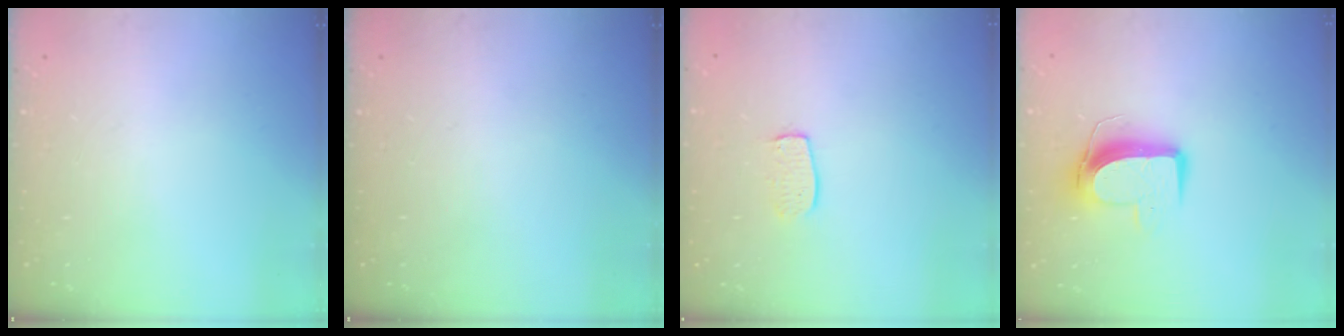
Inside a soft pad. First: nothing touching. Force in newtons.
{"total": 0.0}
{"total": 6.6, "press": 6.6, "slide": 0.2}
{"total": 10.2, "press": 10.2, "slide": 0.8}